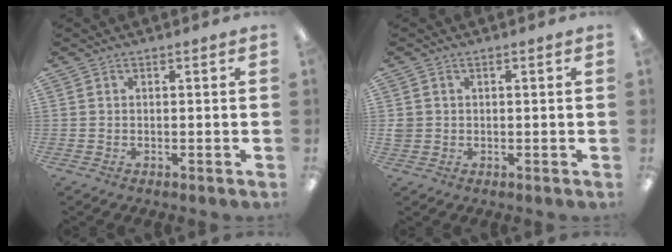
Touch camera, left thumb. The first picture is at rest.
{"total": 1.7, "force": [0.1, 1.7, 0.4], "torque": [-0.008, 0.004, 0.000]}